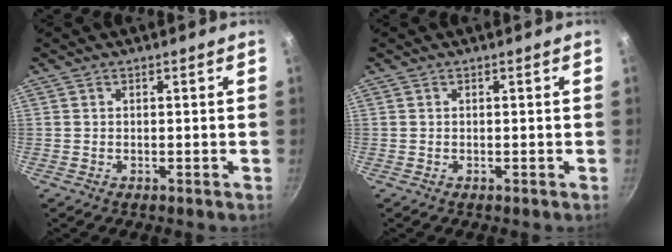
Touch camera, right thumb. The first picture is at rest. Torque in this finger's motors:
{"motor_torque": [-0.16, -0.16, 0.07, 0.09, 0.00]}